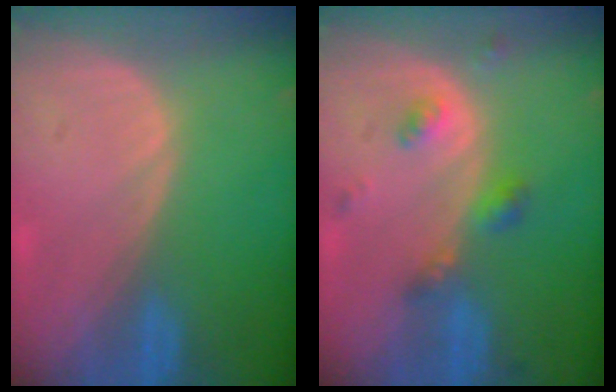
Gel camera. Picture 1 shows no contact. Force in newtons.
{"total": 4.5, "press": 4.2, "slide": 1.7}